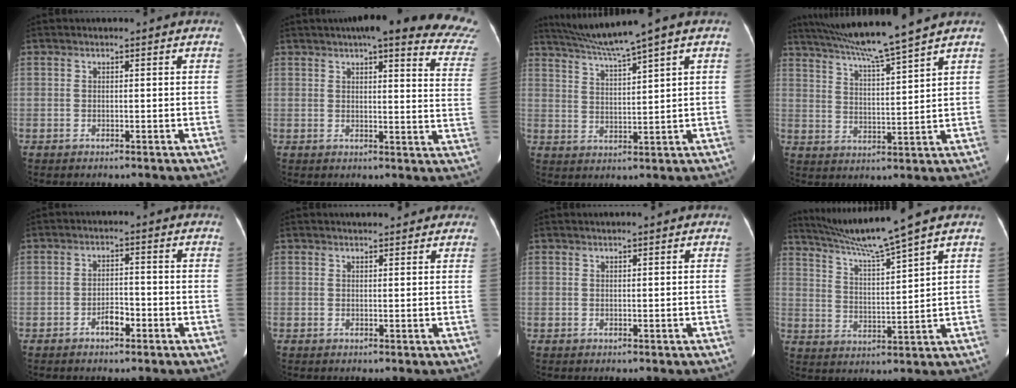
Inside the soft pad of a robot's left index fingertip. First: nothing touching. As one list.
[{"total": 22.7, "force": [19.8, 3.0, 10.7], "torque": [-0.118, -0.043, 0.203]}, {"total": 8.1, "force": [6.5, -1.7, 4.6], "torque": [-0.085, 0.012, 0.120]}, {"total": 11.3, "force": [9.7, -2.0, 5.4], "torque": [-0.094, 0.002, 0.165]}, {"total": 2.8, "force": [-1.9, 1.1, 1.7], "torque": [-0.031, 0.002, -0.031]}, {"total": 5.8, "force": [5.1, 1.6, 2.4], "torque": [-0.023, 0.021, 0.056]}, {"total": 0.6, "force": [0.4, -0.1, 0.3], "torque": [-0.009, 0.004, 0.014]}, {"total": 10.0, "force": [8.3, -2.5, 4.9], "torque": [-0.089, -0.003, 0.155]}]